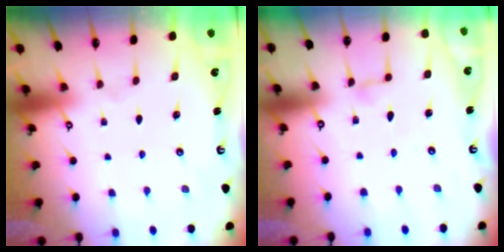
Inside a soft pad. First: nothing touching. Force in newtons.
{"total": 2.9, "press": 2.9, "slide": 0.2}